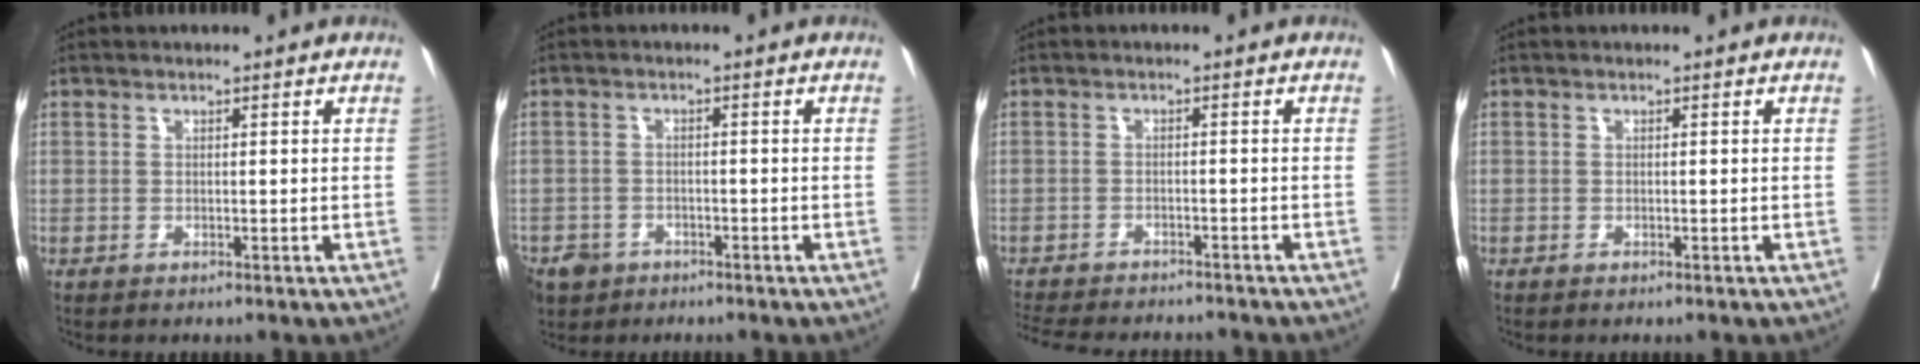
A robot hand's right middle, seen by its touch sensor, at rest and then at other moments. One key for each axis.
{"total": 5.9, "fx": -3.8, "fy": 4.3, "fz": 1.3, "tx": -0.027, "ty": 0.003, "tz": -0.061}
{"total": 12.8, "fx": -11.7, "fy": 2.8, "fz": 4.5, "tx": -0.098, "ty": -0.011, "tz": -0.157}
{"total": 0.0}